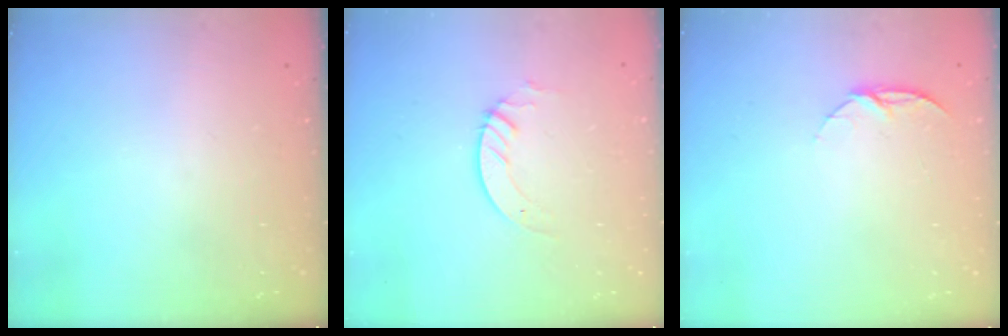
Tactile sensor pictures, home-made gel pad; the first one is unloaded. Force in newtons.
{"total": 3.0, "press": 3.0, "slide": 0.2}
{"total": 6.9, "press": 6.9, "slide": 0.8}